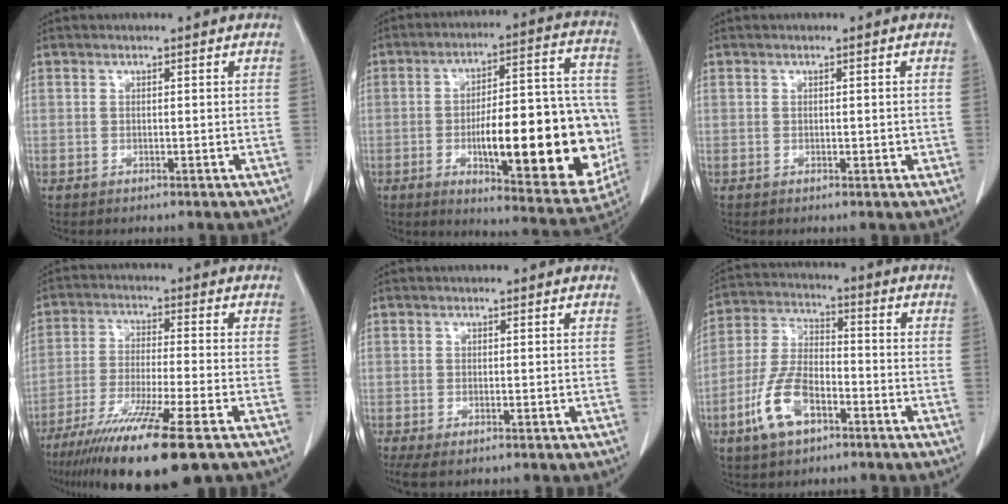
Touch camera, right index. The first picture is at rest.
{"total": 25.0, "force": [-5.0, 6.7, 23.5], "torque": [-0.273, 0.020, -0.054]}
{"total": 1.0, "force": [0.0, 0.6, 0.8], "torque": [-0.010, -0.001, 0.002]}
{"total": 15.8, "force": [-10.5, 0.2, 11.8], "torque": [-0.210, -0.049, -0.179]}
{"total": 3.2, "force": [-2.2, 1.0, 2.2], "torque": [-0.040, -0.012, -0.035]}
{"total": 9.9, "force": [-4.9, 4.5, 7.3], "torque": [-0.170, 0.005, -0.094]}